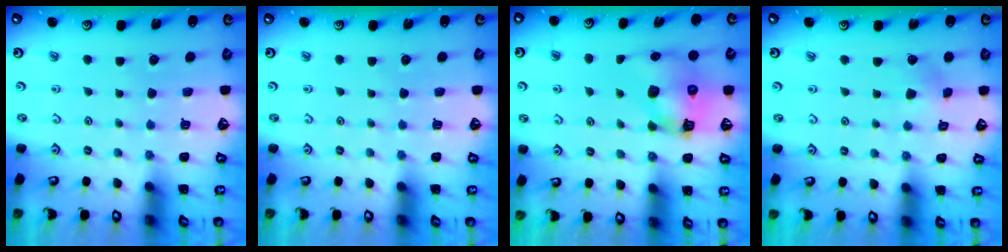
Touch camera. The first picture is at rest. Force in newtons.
{"total": 0.0}
{"total": 10.3, "press": 10.3, "slide": 0.9}
{"total": 3.2, "press": 3.1, "slide": 0.5}